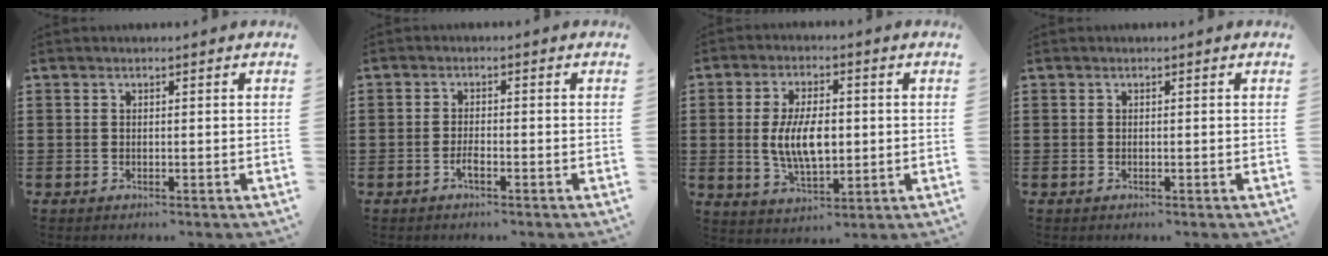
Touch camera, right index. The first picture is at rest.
{"total": 1.8, "force": [-1.1, 0.3, 1.4], "torque": [-0.029, -0.006, -0.018]}
{"total": 8.2, "force": [0.1, 4.0, 7.2], "torque": [-0.147, 0.000, -0.004]}
{"total": 0.0}